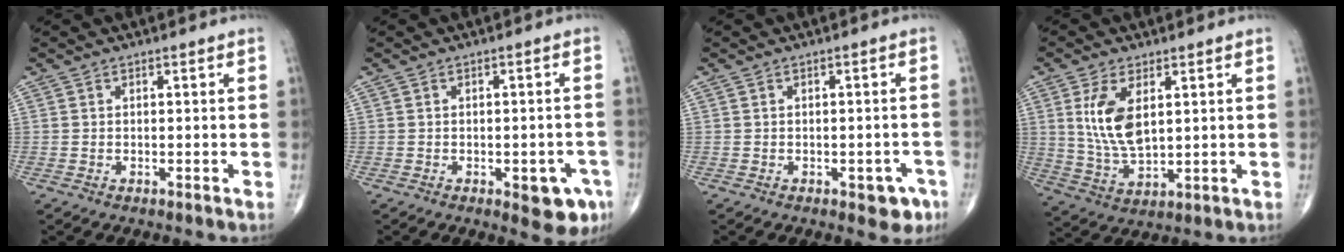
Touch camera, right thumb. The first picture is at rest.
{"total": 6.4, "force": [-2.7, 2.7, 5.2], "torque": [-0.037, 0.007, -0.025]}
{"total": 4.0, "force": [-2.0, 2.1, 2.7], "torque": [-0.004, 0.011, -0.020]}
{"total": 9.8, "force": [2.7, 4.8, 8.1], "torque": [-0.155, -0.017, 0.062]}